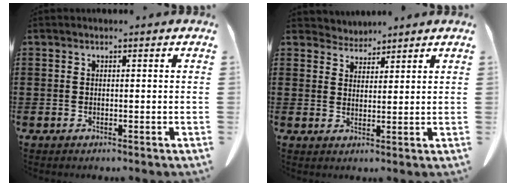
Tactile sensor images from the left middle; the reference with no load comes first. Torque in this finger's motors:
{"motor_torque": [0.05, -0.13, -0.14, -0.04]}